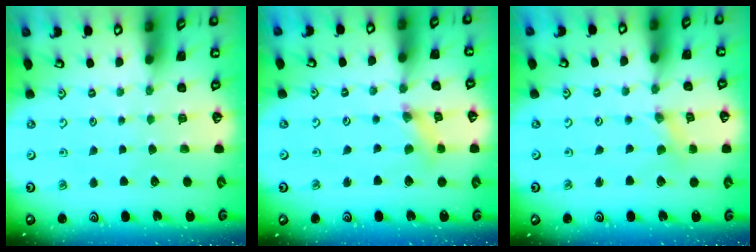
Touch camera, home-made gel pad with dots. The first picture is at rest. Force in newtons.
{"total": 2.5, "press": 2.4, "slide": 0.3}
{"total": 0.7, "press": 0.7, "slide": 0.1}